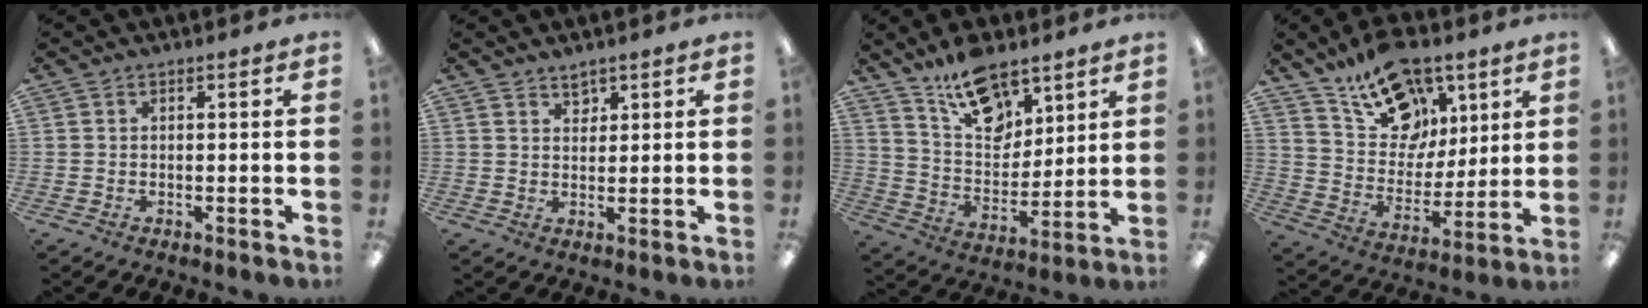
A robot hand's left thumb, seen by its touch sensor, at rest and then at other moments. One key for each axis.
{"total": 2.7, "fx": 2.3, "fy": 1.3, "fz": 0.6, "tx": 0.002, "ty": -0.014, "tz": 0.040}
{"total": 14.4, "fx": 10.3, "fy": 7.5, "fz": 6.6, "tx": -0.105, "ty": -0.060, "tz": 0.190}
{"total": 18.7, "fx": 11.4, "fy": 12.2, "fz": 8.3, "tx": -0.124, "ty": -0.064, "tz": 0.210}